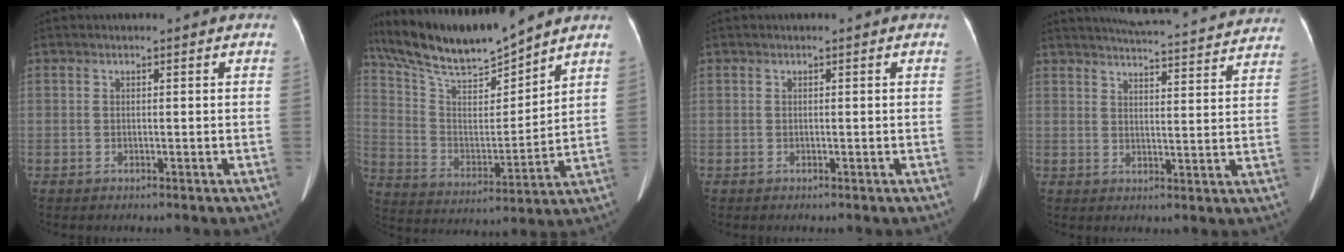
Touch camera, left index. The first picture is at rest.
{"total": 15.4, "force": [14.0, 0.9, 6.4], "torque": [-0.132, 0.003, 0.262]}
{"total": 0.0}
{"total": 23.1, "force": [21.8, 2.7, 7.2], "torque": [-0.106, -0.021, 0.261]}